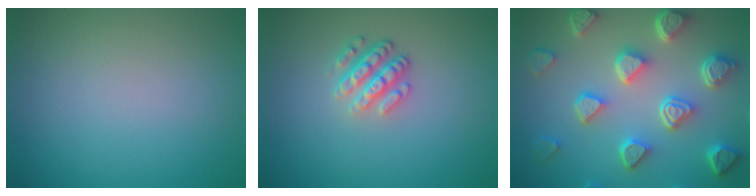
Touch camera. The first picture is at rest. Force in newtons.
{"total": 3.2, "press": 2.6, "slide": 1.8}
{"total": 7.6, "press": 5.9, "slide": 4.9}